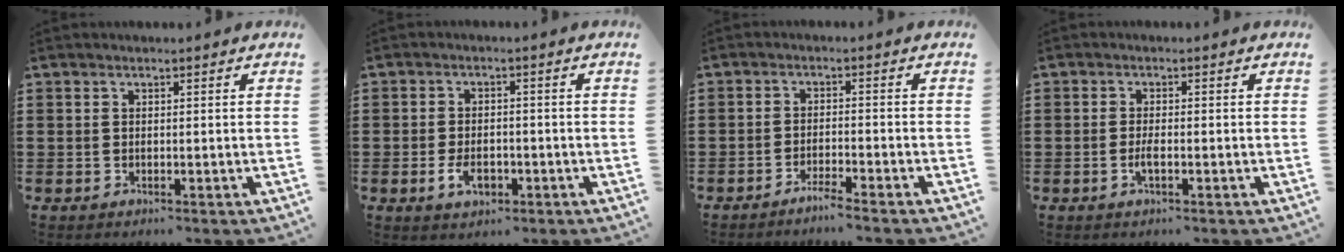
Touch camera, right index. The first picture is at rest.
{"total": 4.0, "force": [-1.4, 2.2, 3.0], "torque": [-0.062, -0.003, -0.026]}
{"total": 2.5, "force": [-2.3, -0.4, 0.8], "torque": [-0.014, 0.001, -0.045]}
{"total": 2.0, "force": [-0.7, 0.2, 1.9], "torque": [-0.043, -0.006, -0.014]}